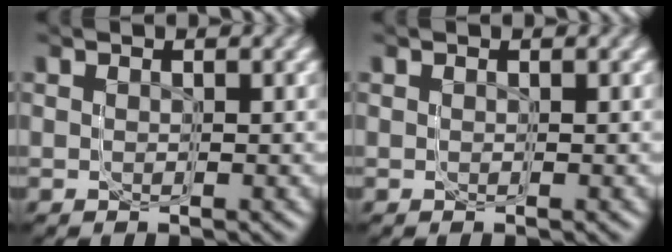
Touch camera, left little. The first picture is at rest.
{"total": 0.0}